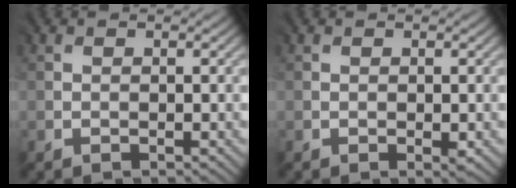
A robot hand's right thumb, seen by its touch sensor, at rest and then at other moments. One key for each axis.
{"total": 1.3, "fx": -0.2, "fy": 0.5, "fz": 1.1, "tx": -0.018, "ty": -0.004, "tz": -0.001}